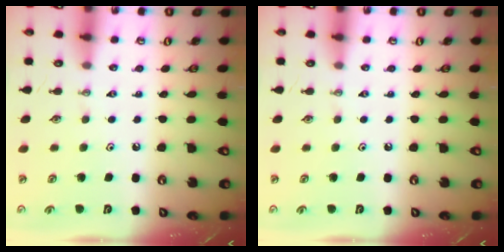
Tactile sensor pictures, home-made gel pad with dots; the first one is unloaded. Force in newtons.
{"total": 0.0}